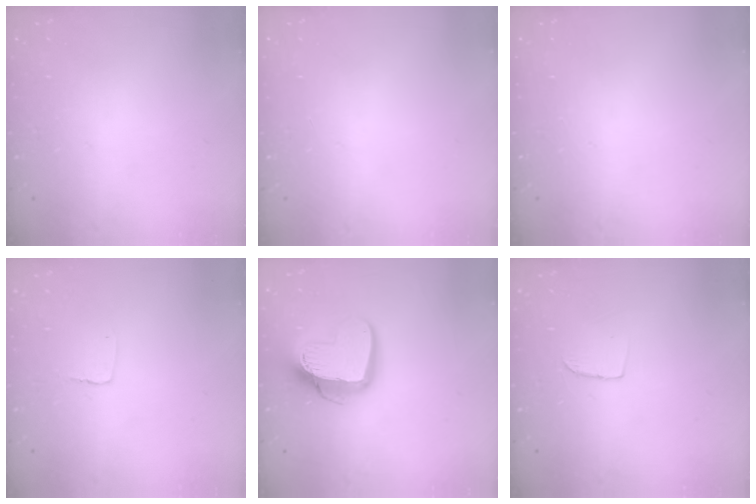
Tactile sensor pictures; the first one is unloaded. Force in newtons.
{"total": 0.0}
{"total": 0.0}
{"total": 2.7, "press": 2.7, "slide": 0.2}
{"total": 14.9, "press": 14.8, "slide": 1.5}
{"total": 3.8, "press": 3.8, "slide": 0.4}